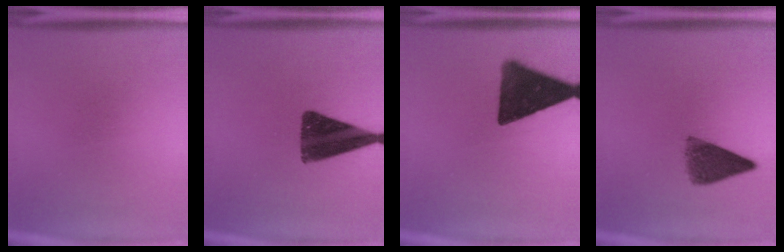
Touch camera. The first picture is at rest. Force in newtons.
{"total": 13.1}
{"total": 14.6}
{"total": 6.3}